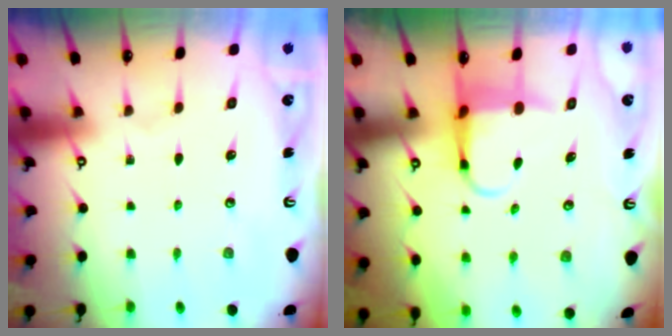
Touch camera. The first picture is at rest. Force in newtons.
{"total": 5.2, "press": 5.1, "slide": 1.0}